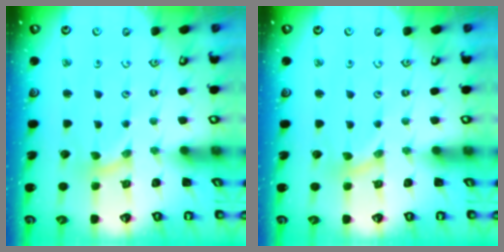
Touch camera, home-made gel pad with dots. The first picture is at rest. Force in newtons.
{"total": 0.0}